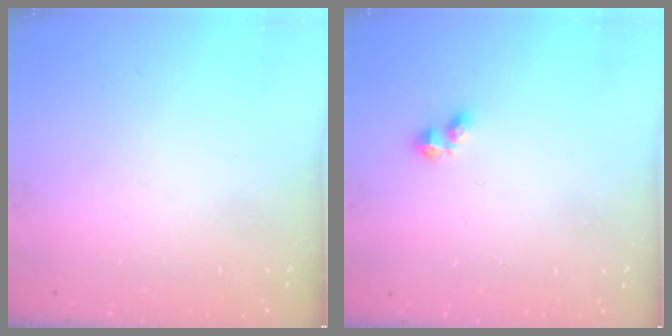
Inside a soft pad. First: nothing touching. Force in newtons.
{"total": 3.3, "press": 3.3, "slide": 0.4}